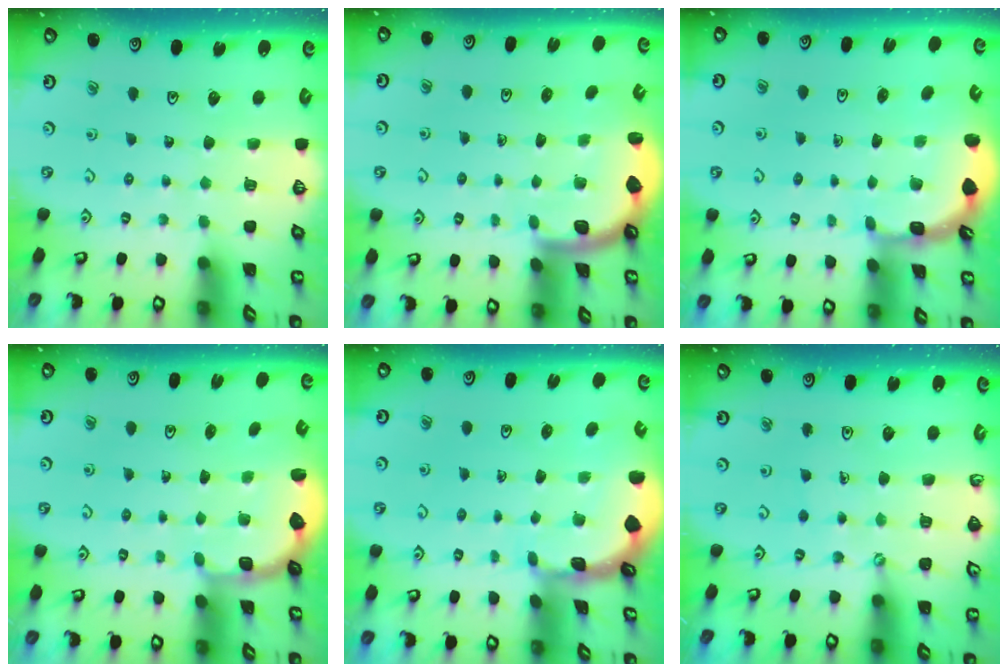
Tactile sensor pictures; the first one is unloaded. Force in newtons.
{"total": 1.8, "press": 1.8, "slide": 0.1}
{"total": 1.9, "press": 1.9, "slide": 0.6}
{"total": 2.7, "press": 2.3, "slide": 1.5}
{"total": 1.3, "press": 1.2, "slide": 0.1}
{"total": 0.7, "press": 0.7, "slide": 0.0}